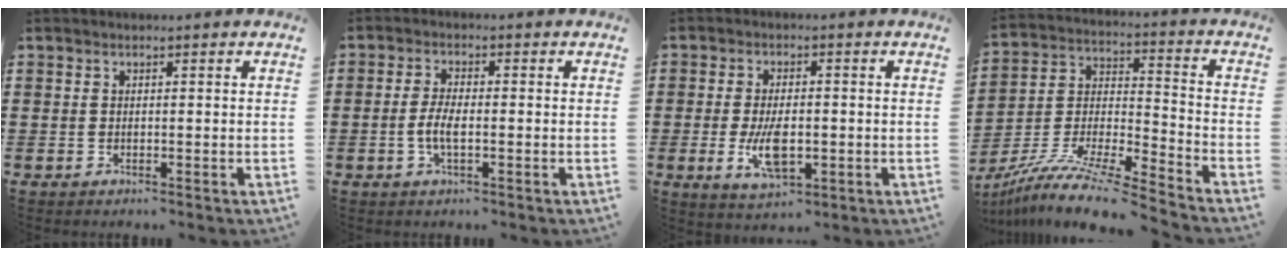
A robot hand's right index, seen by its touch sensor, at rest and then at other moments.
{"total": 3.6, "force": [-0.9, 1.1, 3.3], "torque": [-0.080, -0.004, -0.023]}
{"total": 6.7, "force": [-1.3, 3.1, 5.8], "torque": [-0.111, -0.004, -0.027]}
{"total": 10.2, "force": [-9.1, 0.0, 4.6], "torque": [-0.092, -0.002, -0.186]}